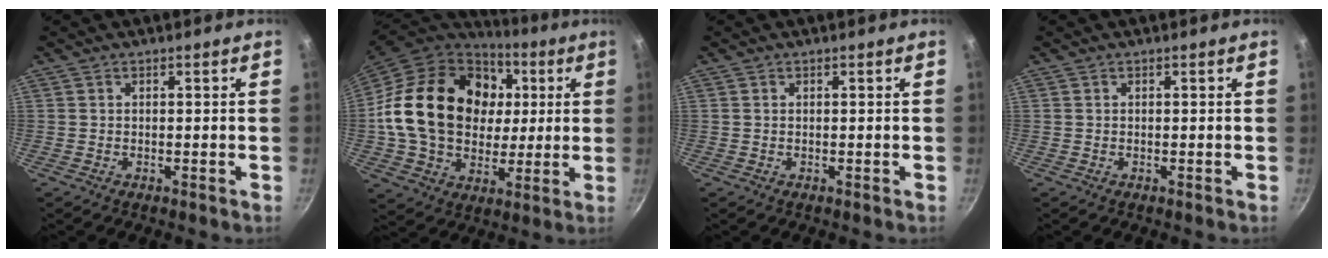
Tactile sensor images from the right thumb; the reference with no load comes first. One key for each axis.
{"total": 26.0, "fx": 3.8, "fy": 19.8, "fz": 16.4, "tx": -0.266, "ty": 0.019, "tz": 0.071}
{"total": 0.0}
{"total": 0.0}